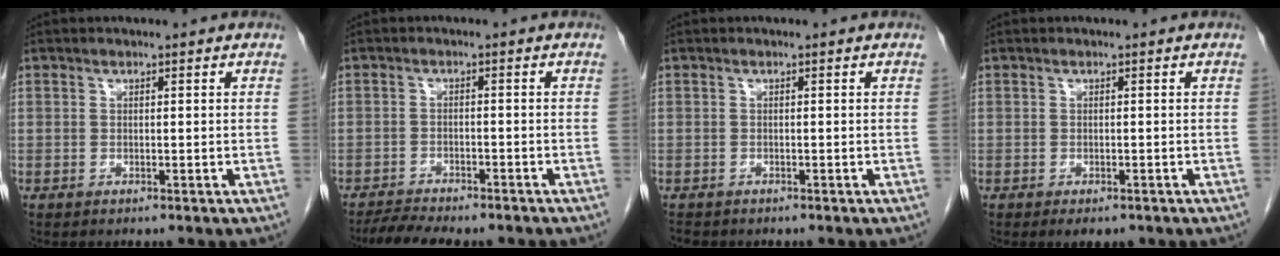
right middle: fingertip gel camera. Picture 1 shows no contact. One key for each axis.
{"total": 7.3, "fx": -6.6, "fy": 1.2, "fz": 3.0, "tx": -0.042, "ty": -0.006, "tz": -0.101}
{"total": 1.5, "fx": -1.3, "fy": 0.7, "fz": 0.4, "tx": -0.014, "ty": -0.003, "tz": -0.018}
{"total": 2.5, "fx": -1.6, "fy": 1.1, "fz": 1.5, "tx": -0.014, "ty": -0.002, "tz": -0.016}